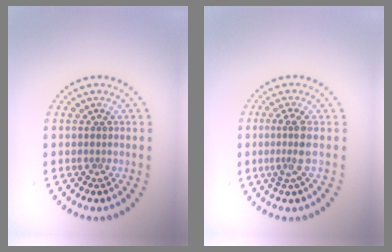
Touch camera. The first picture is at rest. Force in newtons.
{"total": 2.3, "press": 1.8, "slide": 1.5}